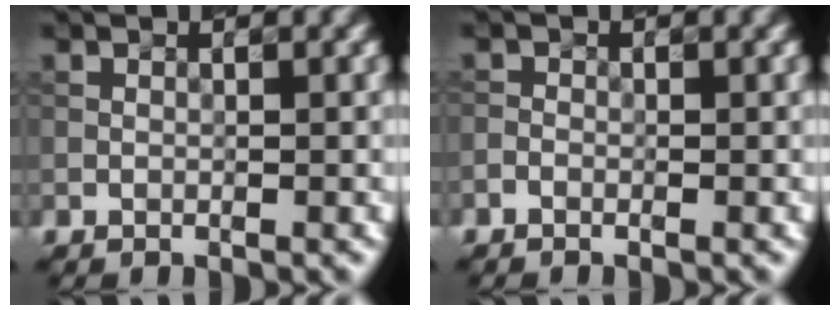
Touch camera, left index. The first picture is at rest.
{"total": 0.6, "force": [-0.5, 0.3, 0.2], "torque": [-0.002, 0.000, -0.013]}